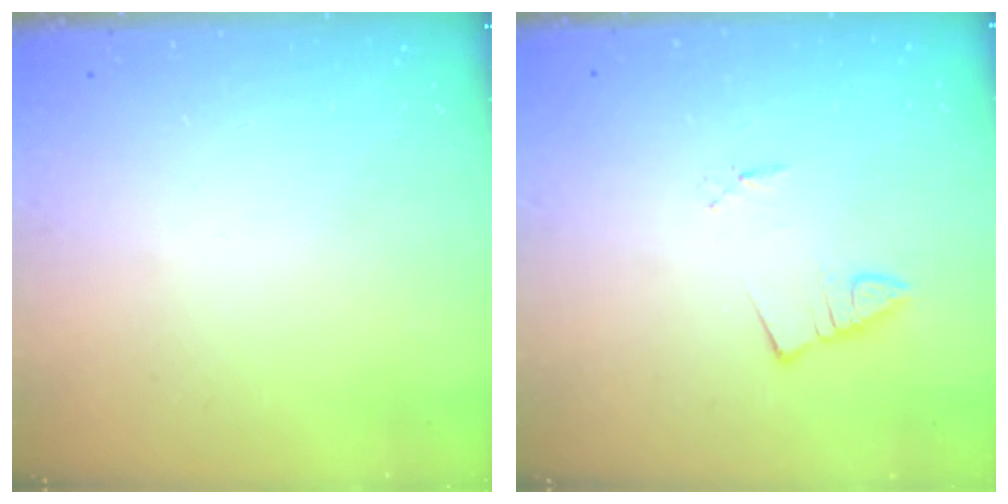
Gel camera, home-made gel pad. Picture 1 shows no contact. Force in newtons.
{"total": 1.0, "press": 1.0, "slide": 0.1}